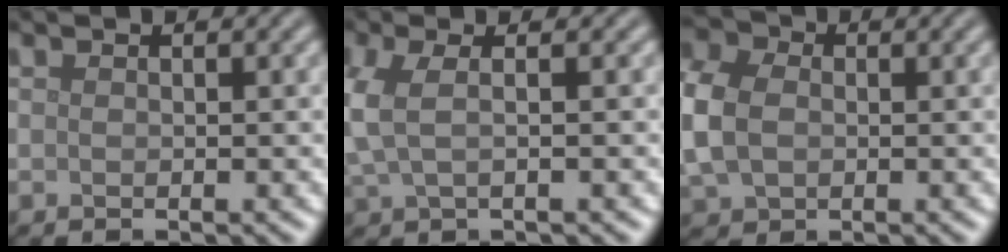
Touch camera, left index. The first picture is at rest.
{"total": 2.8, "force": [0.2, 1.0, 2.6], "torque": [-0.066, 0.007, 0.001]}
{"total": 6.8, "force": [0.1, 5.2, 4.3], "torque": [-0.136, 0.007, 0.004]}